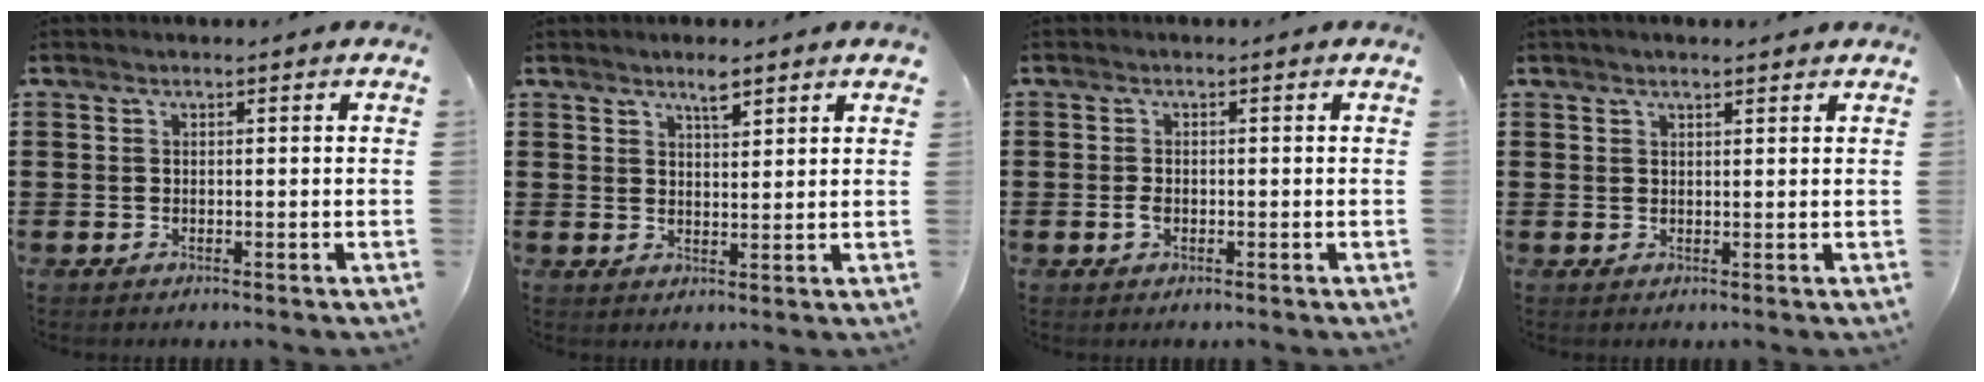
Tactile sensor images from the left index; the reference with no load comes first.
{"total": 3.4, "force": [2.7, 0.7, 1.8], "torque": [-0.030, 0.004, 0.047]}
{"total": 1.5, "force": [-0.5, 0.9, 1.1], "torque": [-0.030, -0.003, -0.011]}
{"total": 1.4, "force": [1.2, 0.2, 0.7], "torque": [-0.014, 0.002, 0.022]}